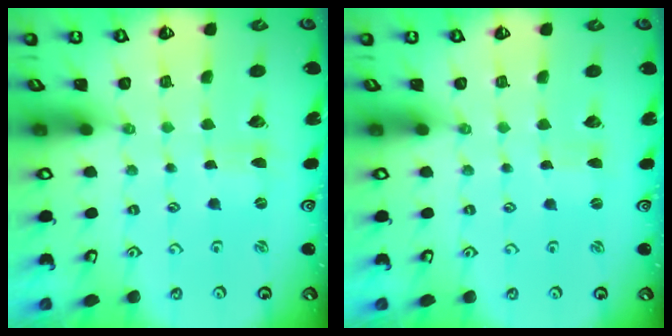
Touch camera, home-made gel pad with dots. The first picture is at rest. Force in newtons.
{"total": 0.0}